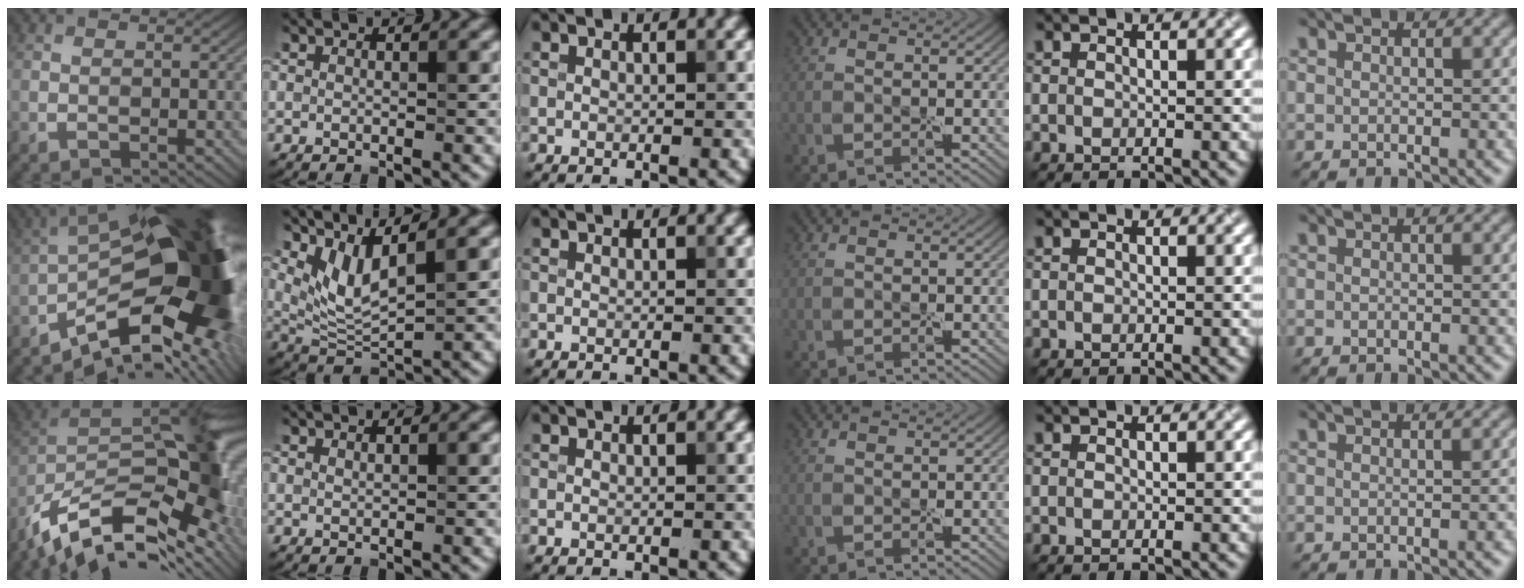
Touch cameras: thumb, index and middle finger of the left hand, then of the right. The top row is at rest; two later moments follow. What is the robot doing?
{"motion": "wrap", "object": "adhesive wrap"}